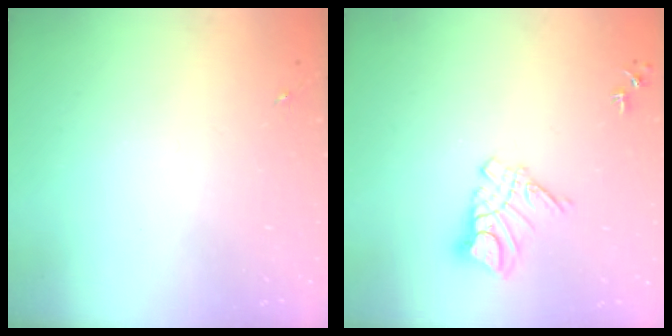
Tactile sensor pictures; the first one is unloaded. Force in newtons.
{"total": 10.5, "press": 10.4, "slide": 1.0}